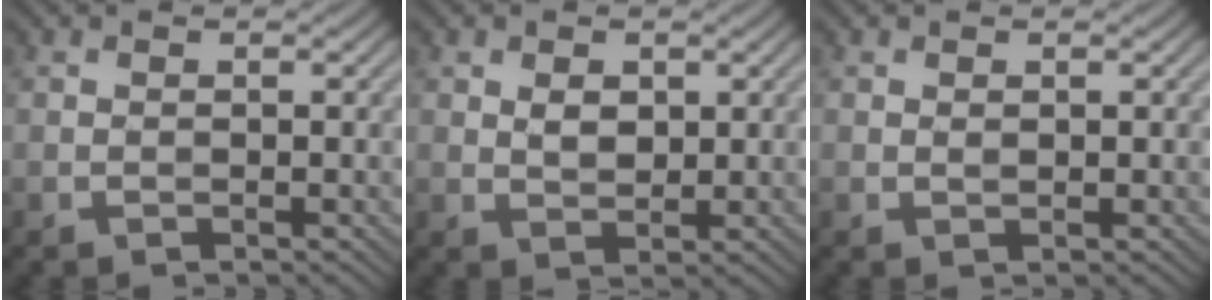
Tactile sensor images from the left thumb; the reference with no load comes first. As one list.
[{"total": 2.3, "force": [0.8, 1.5, 1.5], "torque": [-0.033, -0.003, 0.017]}, {"total": 0.5, "force": [0.3, 0.2, 0.4], "torque": [-0.008, -0.002, 0.005]}]